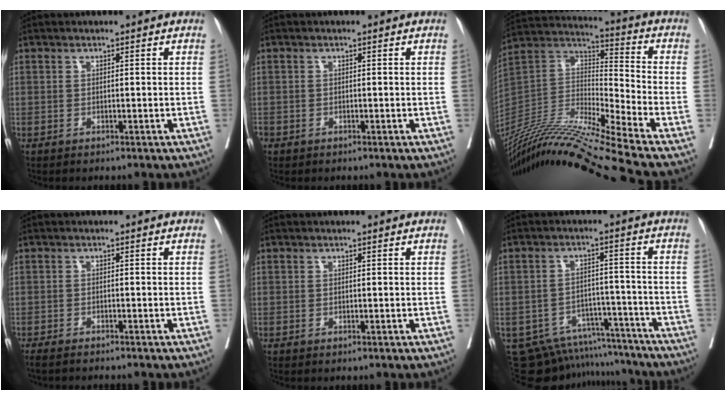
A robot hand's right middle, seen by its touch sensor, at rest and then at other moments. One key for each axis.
{"total": 1.0, "fx": -0.6, "fy": 0.8, "fz": 0.2, "tx": -0.008, "ty": 0.002, "tz": -0.011}
{"total": 21.4, "fx": -18.4, "fy": -2.7, "fz": 10.6, "tx": -0.231, "ty": -0.006, "tz": -0.342}
{"total": 3.4, "fx": -3.1, "fy": 0.2, "fz": 1.5, "tx": -0.023, "ty": -0.007, "tz": -0.044}
{"total": 0.0}
{"total": 12.5, "fx": -11.6, "fy": 4.3, "fz": 1.4, "tx": -0.018, "ty": 0.028, "tz": -0.156}